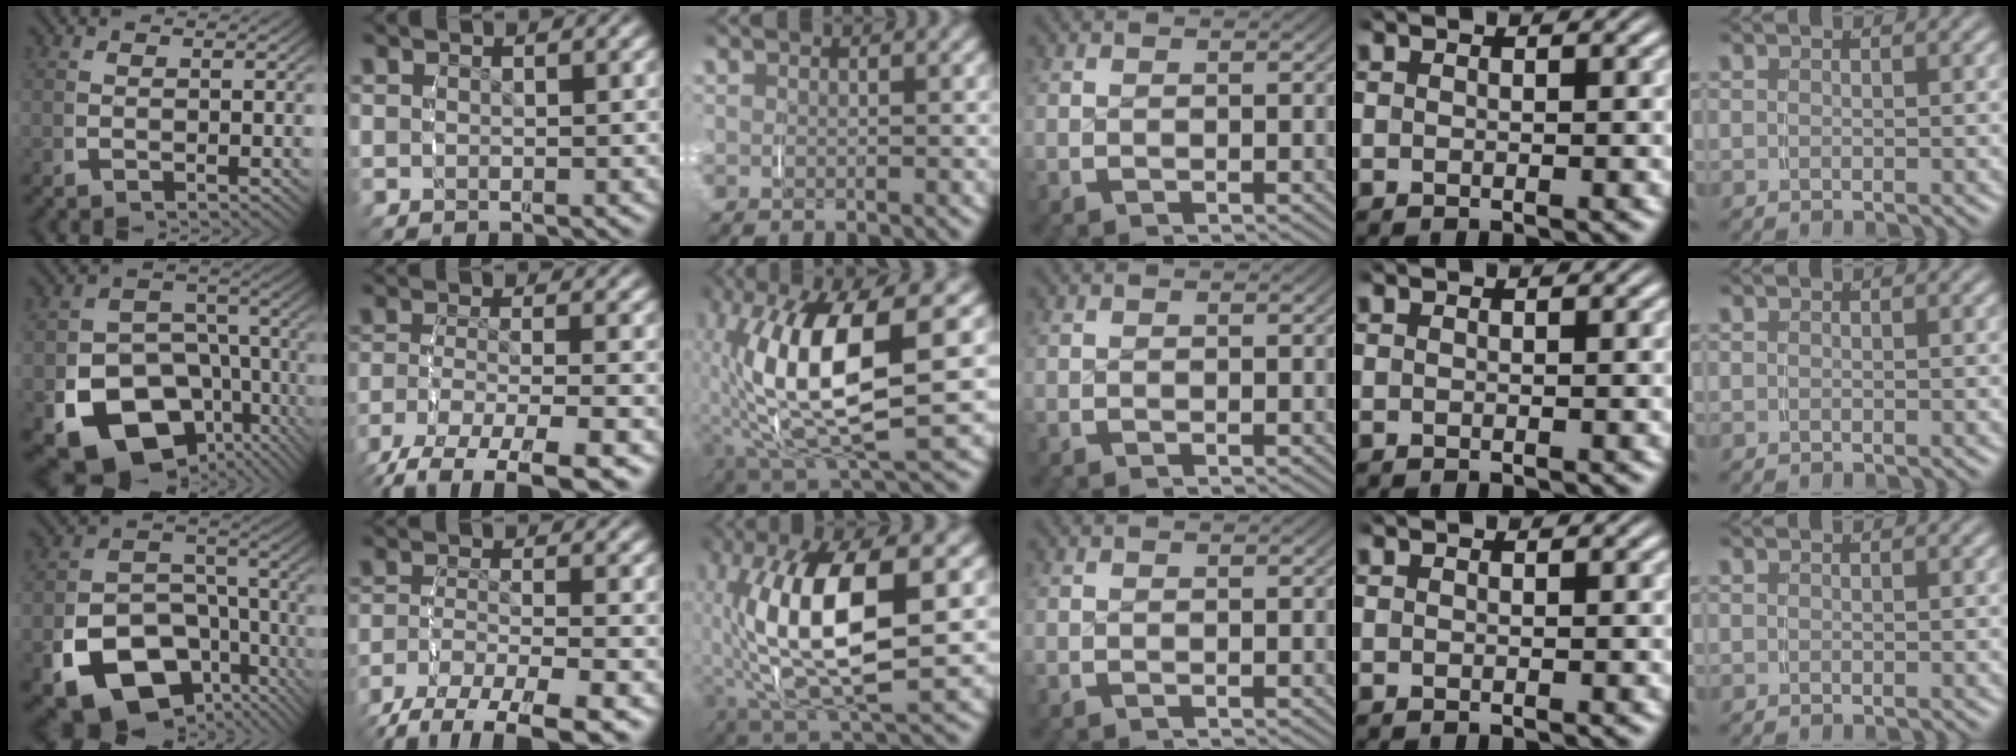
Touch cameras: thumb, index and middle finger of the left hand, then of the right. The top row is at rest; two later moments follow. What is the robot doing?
{"motion": "grasp_and_lifting", "object": "shorts"}